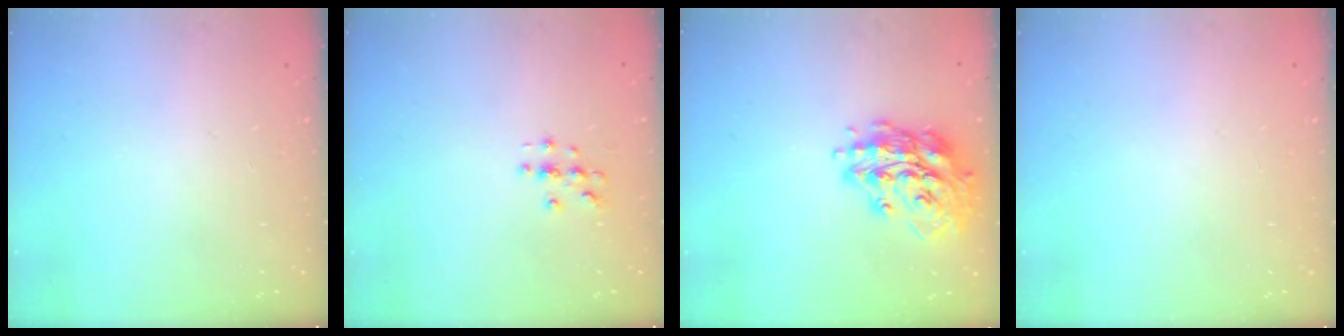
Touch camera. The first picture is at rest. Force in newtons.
{"total": 2.9, "press": 2.9, "slide": 0.3}
{"total": 16.1, "press": 15.9, "slide": 2.1}
{"total": 0.0}